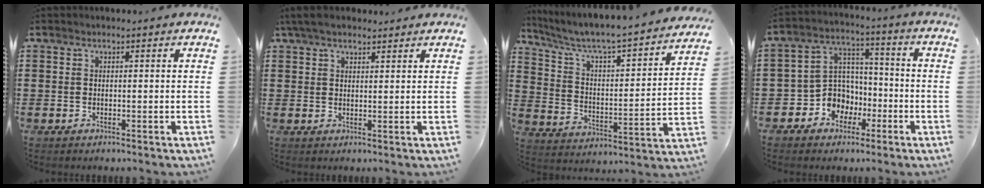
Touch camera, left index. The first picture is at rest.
{"total": 3.7, "force": [2.9, 1.1, 2.1], "torque": [-0.048, 0.004, 0.054]}
{"total": 5.0, "force": [4.2, 0.4, 2.6], "torque": [-0.074, -0.044, 0.060]}
{"total": 8.3, "force": [-3.4, 7.2, 2.2], "torque": [-0.075, 0.009, -0.063]}